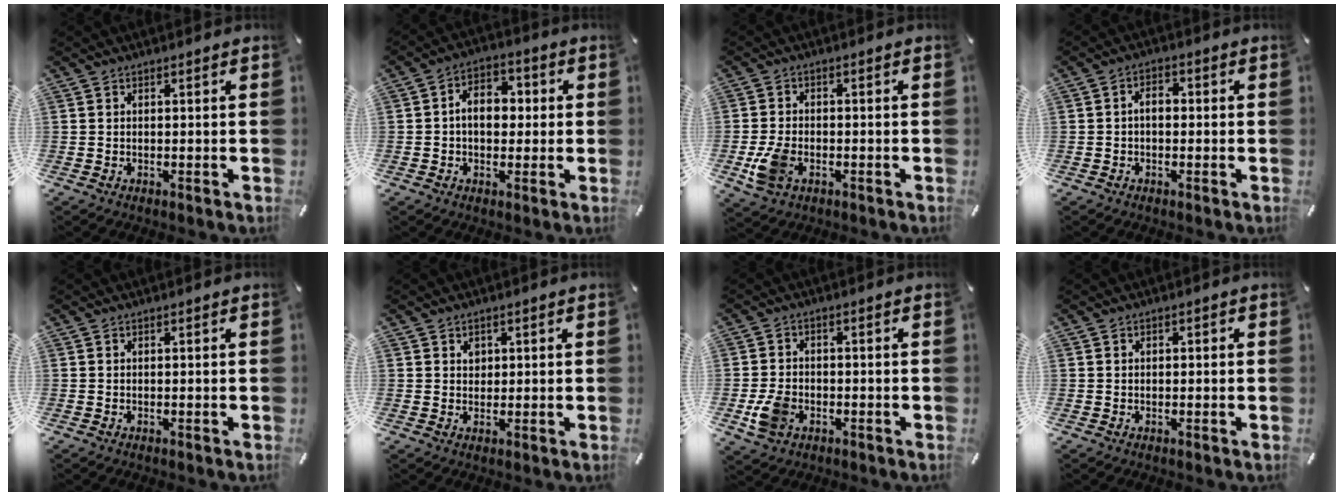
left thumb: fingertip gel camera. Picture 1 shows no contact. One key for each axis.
{"total": 7.7, "fx": -0.1, "fy": 5.5, "fz": 5.4, "tx": -0.085, "ty": 0.007, "tz": -0.008}
{"total": 6.7, "fx": -2.3, "fy": 4.5, "fz": 4.3, "tx": -0.107, "ty": 0.004, "tz": -0.044}
{"total": 3.4, "fx": -0.3, "fy": 2.1, "fz": 2.6, "tx": -0.051, "ty": 0.011, "tz": -0.008}
{"total": 0.0}
{"total": 2.1, "fx": 0.8, "fy": 1.9, "fz": 0.5, "tx": 0.013, "ty": -0.006, "tz": 0.009}
{"total": 6.1, "fx": -2.1, "fy": 4.8, "fz": 3.2, "tx": -0.075, "ty": 0.007, "tz": -0.038}
{"total": 0.6, "fx": 0.0, "fy": 0.5, "fz": 0.2, "tx": -0.003, "ty": 0.006, "tz": -0.002}